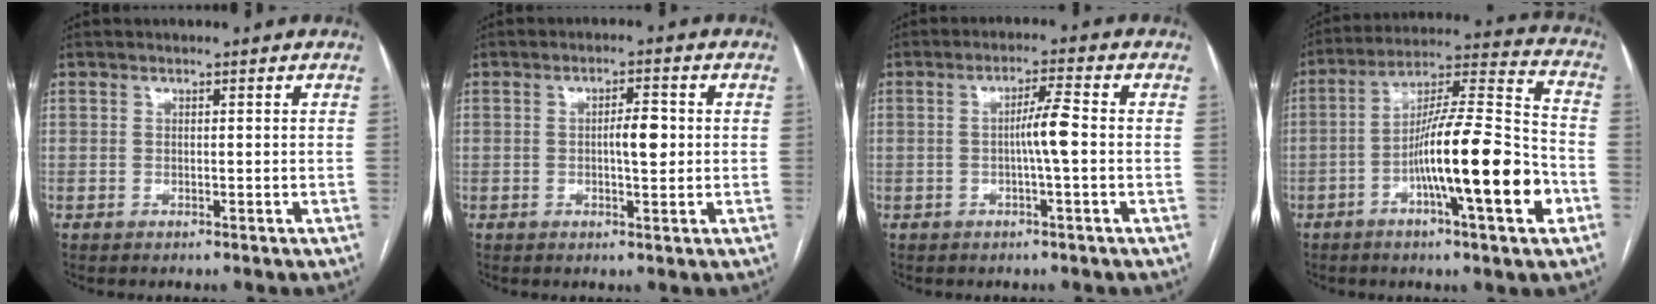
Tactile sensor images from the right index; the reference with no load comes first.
{"total": 3.9, "force": [0.1, 1.0, 3.8], "torque": [-0.062, 0.004, 0.001]}
{"total": 4.3, "force": [-0.5, -0.1, 4.3], "torque": [-0.074, 0.007, -0.008]}
{"total": 18.6, "force": [-5.9, 1.4, 17.5], "torque": [-0.289, 0.001, -0.097]}